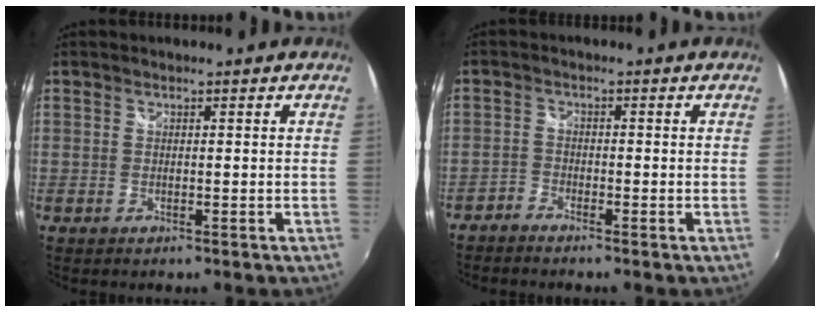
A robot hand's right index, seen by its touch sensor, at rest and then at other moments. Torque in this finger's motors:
{"motor_torque": [-0.25, -0.19, -0.03, -0.01]}